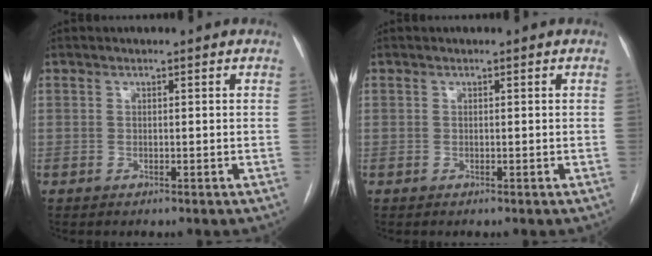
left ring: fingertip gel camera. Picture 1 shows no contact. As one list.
[{"total": 0.0}]